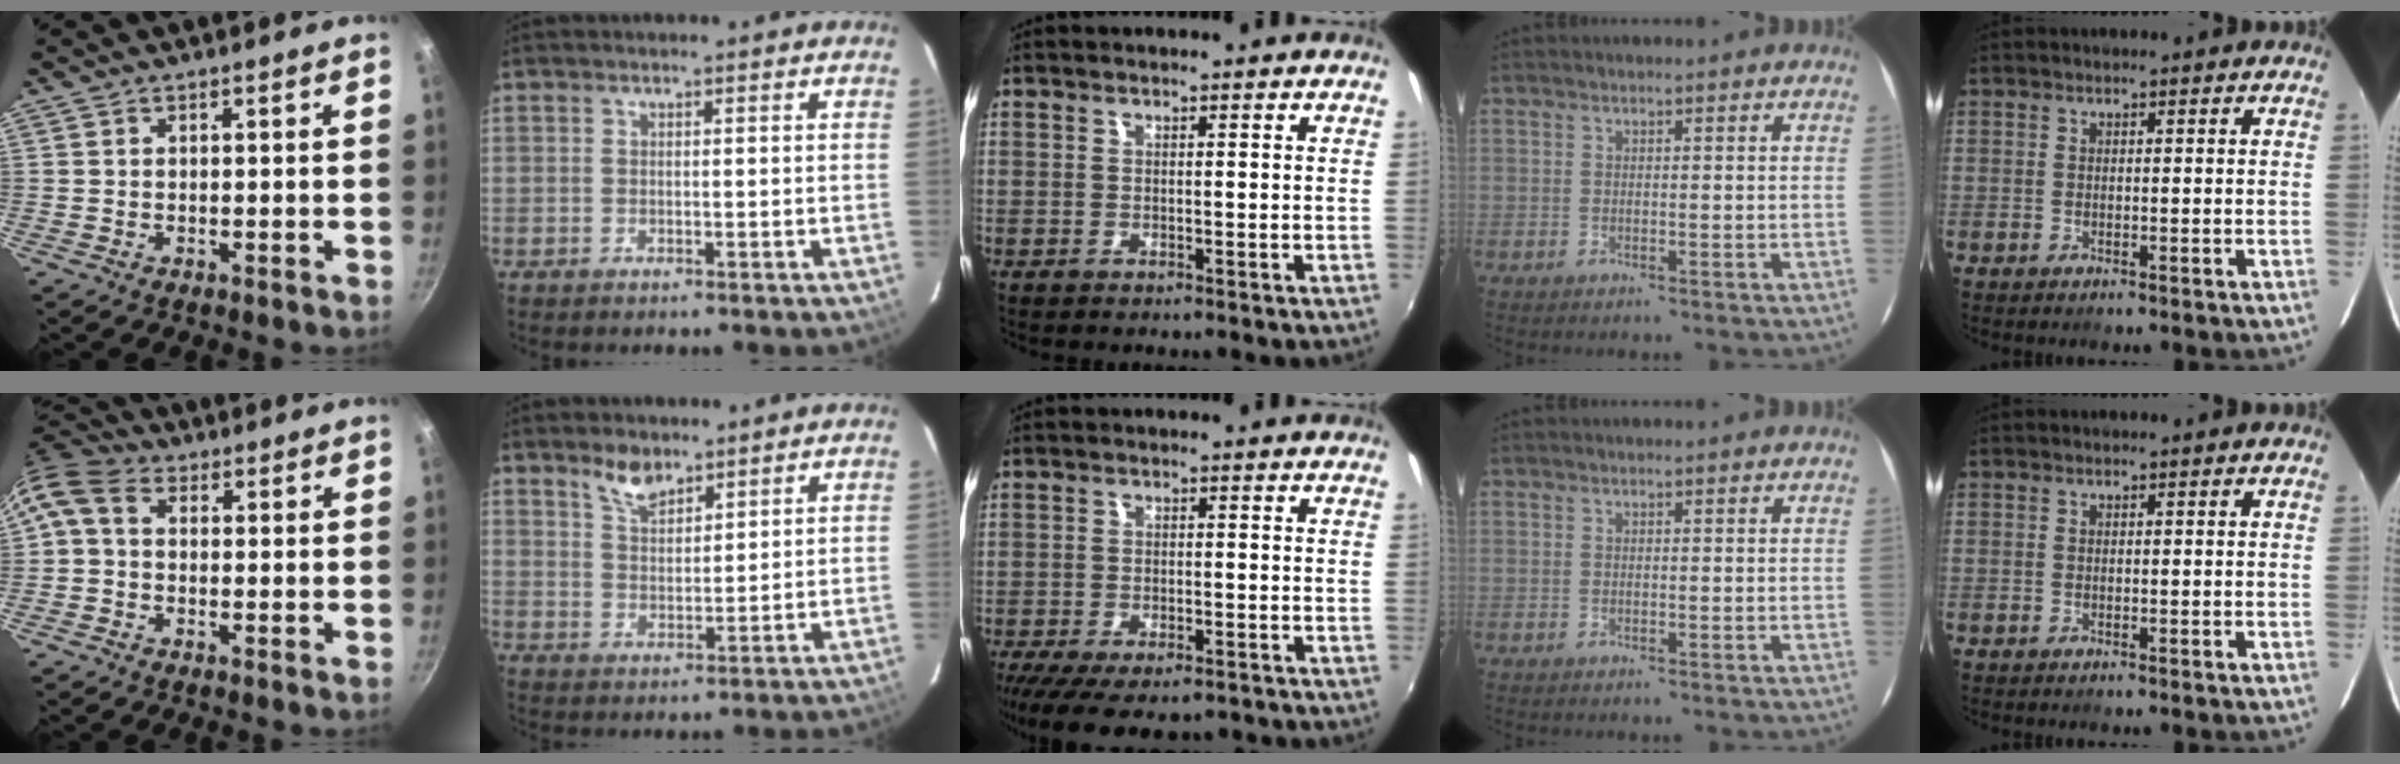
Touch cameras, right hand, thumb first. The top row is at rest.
{"thumb": {"total": 7.8, "force": [1.0, 5.9, 5.1], "torque": [-0.109, 0.024, 0.001]}, "index": {"total": 5.2, "force": [4.1, 2.2, 2.4], "torque": [-0.041, 0.003, 0.078]}, "middle": {"total": 12.5, "force": [-9.5, 4.1, 6.9], "torque": [-0.149, -0.046, -0.149]}}